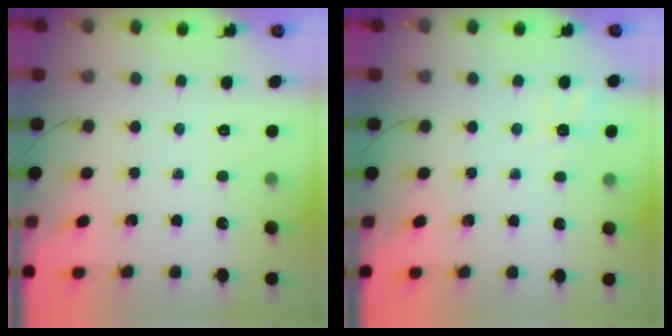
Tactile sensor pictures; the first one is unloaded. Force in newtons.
{"total": 2.2, "press": 0.2, "slide": 2.2}